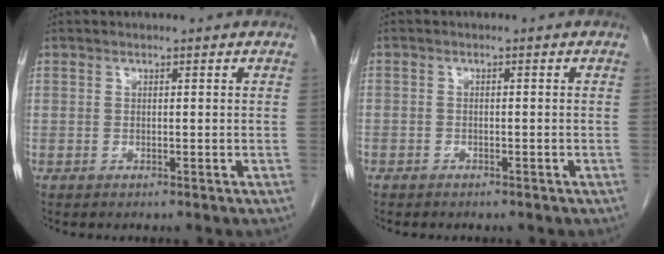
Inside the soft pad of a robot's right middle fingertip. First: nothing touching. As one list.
[{"total": 1.3, "force": [-1.0, 0.8, 0.2], "torque": [-0.009, 0.003, -0.017]}]